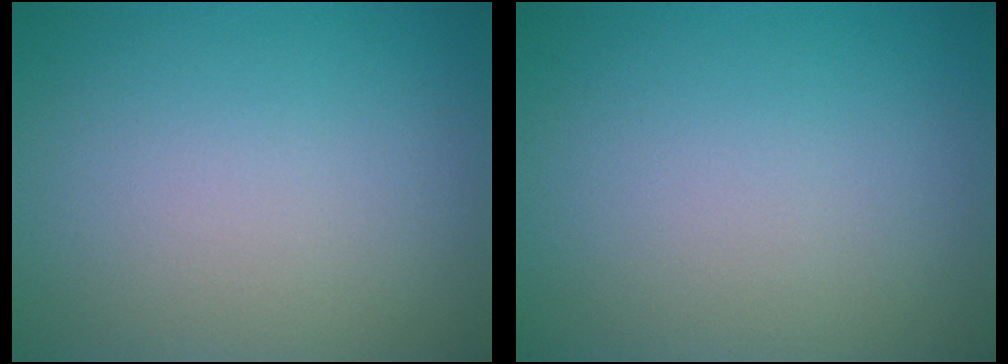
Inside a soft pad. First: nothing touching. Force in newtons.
{"total": 0.0}